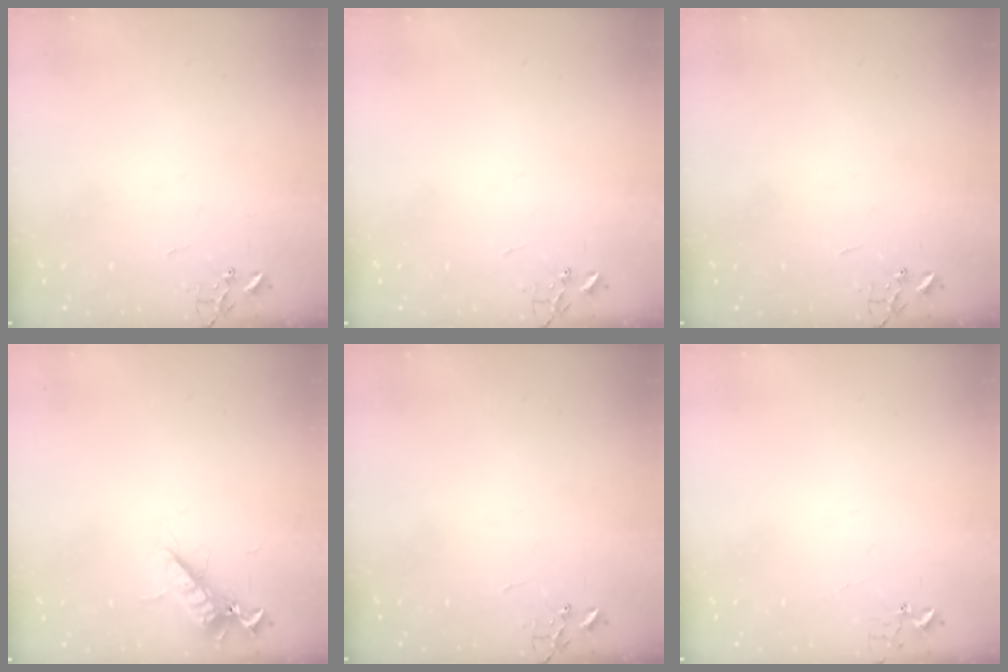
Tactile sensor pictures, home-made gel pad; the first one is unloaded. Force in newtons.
{"total": 0.0}
{"total": 0.0}
{"total": 11.1, "press": 11.1, "slide": 1.3}
{"total": 0.0}
{"total": 2.9, "press": 2.9, "slide": 0.3}